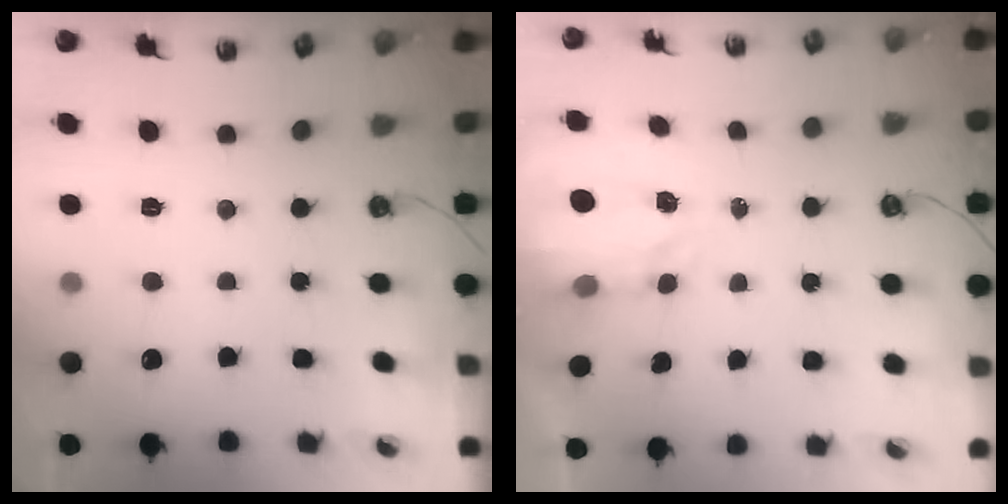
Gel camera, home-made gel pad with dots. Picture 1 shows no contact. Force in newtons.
{"total": 3.6, "press": 3.5, "slide": 0.4}